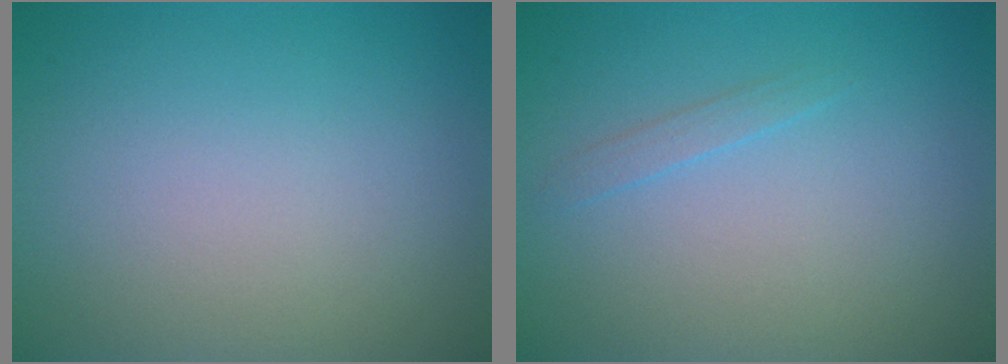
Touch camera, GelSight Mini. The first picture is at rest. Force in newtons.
{"total": 0.8, "press": 0.8, "slide": 0.1}